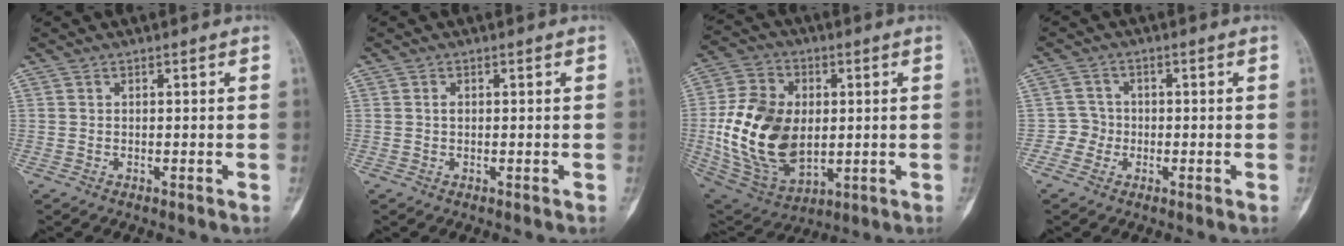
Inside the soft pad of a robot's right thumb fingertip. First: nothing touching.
{"total": 0.8, "force": [0.1, 0.5, 0.6], "torque": [-0.008, 0.002, 0.002]}
{"total": 20.4, "force": [-0.1, 13.5, 15.3], "torque": [-0.275, -0.007, 0.016]}
{"total": 2.9, "force": [-0.9, 2.7, 0.0], "torque": [0.019, 0.012, -0.026]}